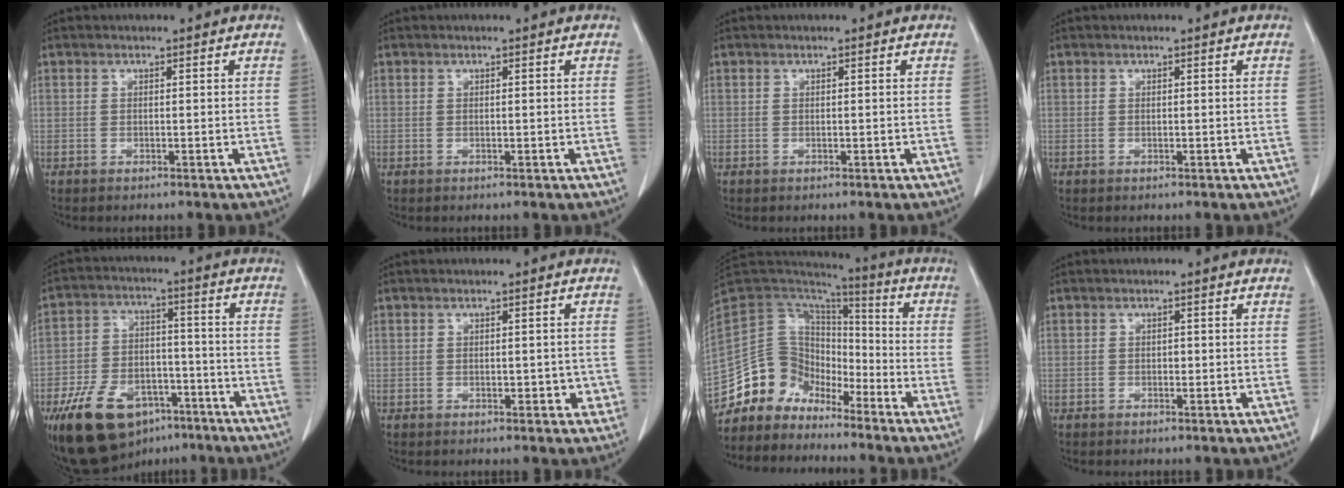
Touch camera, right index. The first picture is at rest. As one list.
[{"total": 0.0}, {"total": 0.0}, {"total": 0.0}, {"total": 18.3, "force": [-11.2, 9.9, 10.5], "torque": [-0.204, 0.008, -0.185]}, {"total": 3.1, "force": [-0.7, 1.9, 2.4], "torque": [-0.027, 0.010, -0.003]}, {"total": 13.8, "force": [-11.2, 7.6, 2.8], "torque": [-0.056, 0.063, -0.211]}, {"total": 1.5, "force": [-0.2, 1.0, 1.1], "torque": [-0.019, 0.003, -0.002]}]